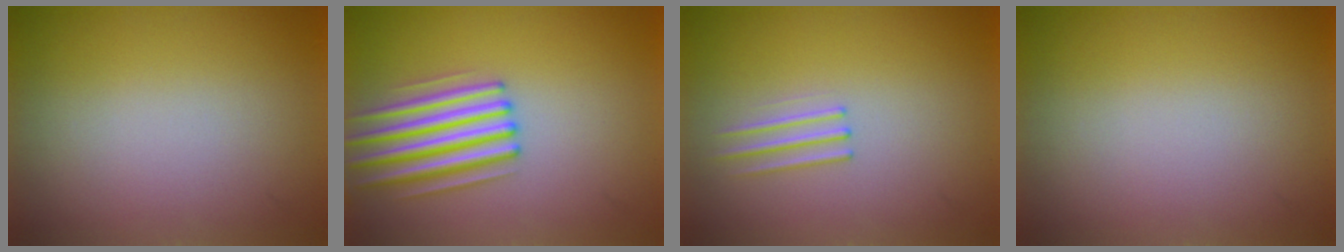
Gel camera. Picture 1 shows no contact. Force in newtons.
{"total": 4.2}
{"total": 1.1}
{"total": 0.0}